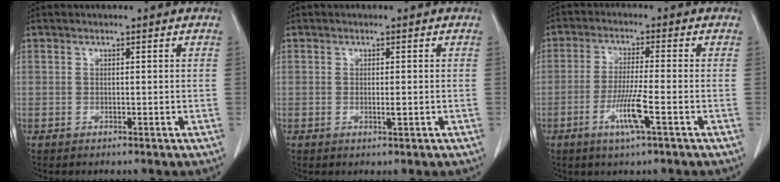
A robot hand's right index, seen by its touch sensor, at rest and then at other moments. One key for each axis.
{"total": 1.0, "fx": -0.2, "fy": 0.1, "fz": 1.0, "tx": -0.018, "ty": -0.002, "tz": -0.001}
{"total": 6.5, "fx": -2.7, "fy": -0.4, "fz": 5.9, "tx": -0.115, "ty": -0.014, "tz": -0.054}